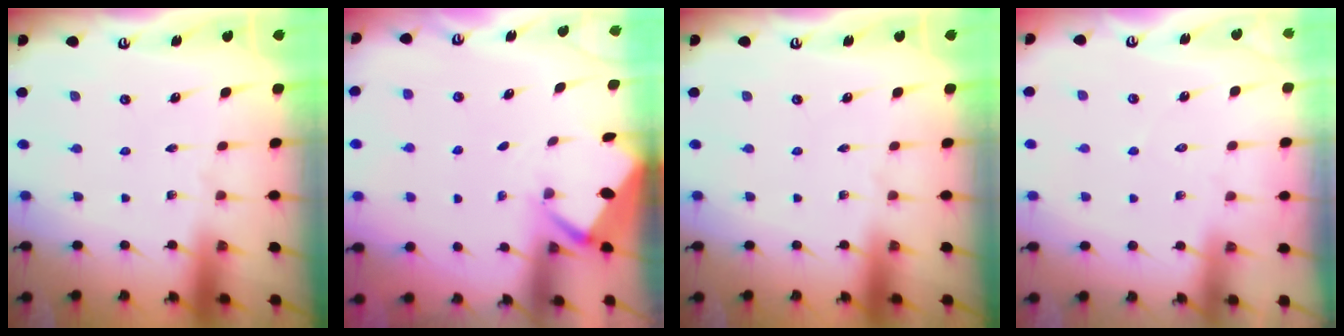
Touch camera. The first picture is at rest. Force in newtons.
{"total": 2.6, "press": 2.6, "slide": 0.0}
{"total": 0.0}
{"total": 5.3, "press": 5.2, "slide": 0.6}